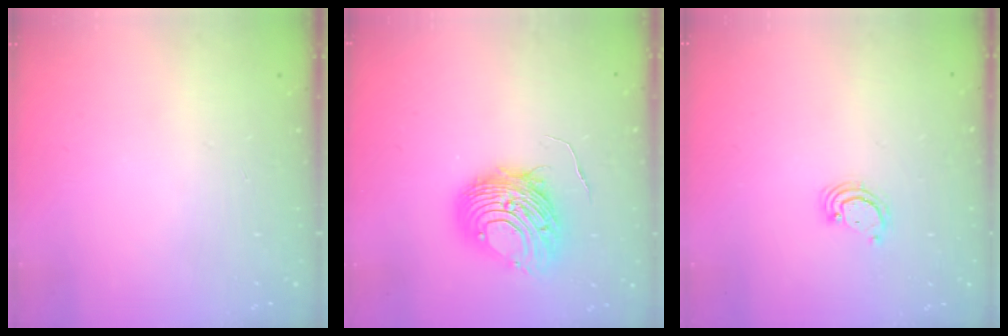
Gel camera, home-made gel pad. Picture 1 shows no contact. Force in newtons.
{"total": 11.0, "press": 11.0, "slide": 0.8}
{"total": 2.9, "press": 2.8, "slide": 0.3}